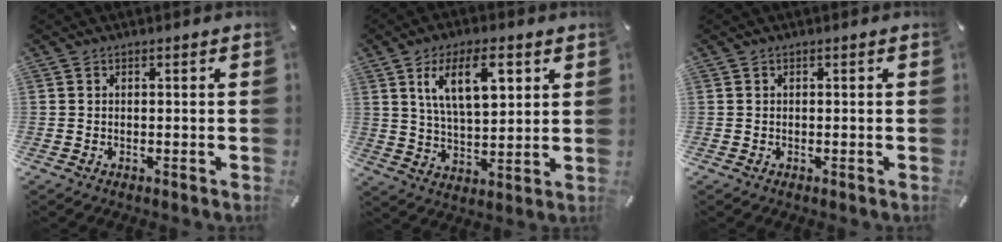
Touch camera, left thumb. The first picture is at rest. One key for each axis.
{"total": 12.8, "fx": 6.0, "fy": 5.9, "fz": 9.6, "tx": -0.167, "ty": -0.010, "tz": 0.100}
{"total": 0.0}